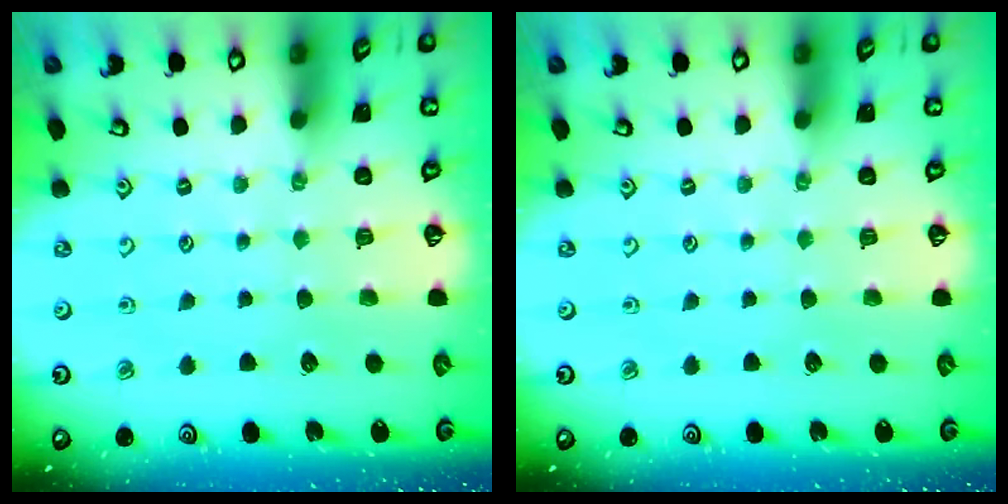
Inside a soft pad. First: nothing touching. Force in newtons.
{"total": 0.0}